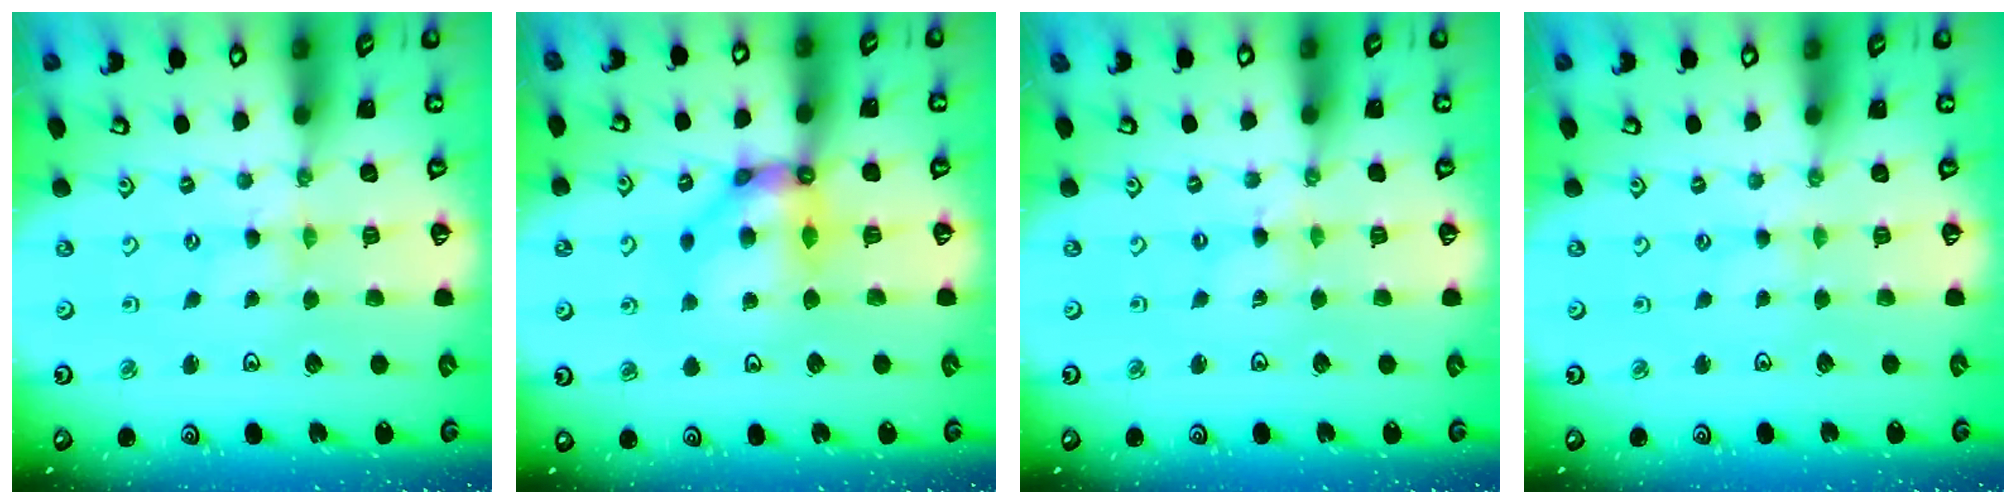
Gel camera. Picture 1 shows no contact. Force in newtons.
{"total": 10.5, "press": 10.5, "slide": 1.1}
{"total": 0.9, "press": 0.9, "slide": 0.2}
{"total": 0.7, "press": 0.6, "slide": 0.2}